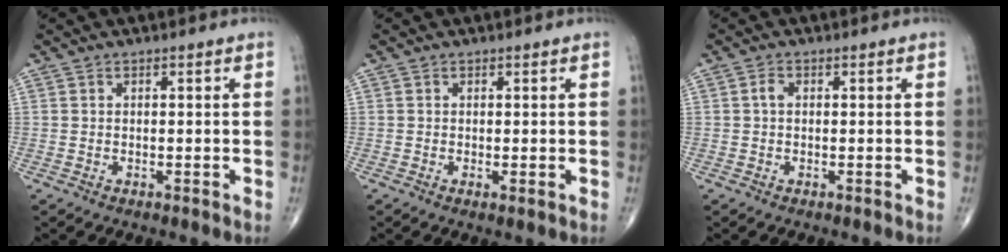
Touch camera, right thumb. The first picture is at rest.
{"total": 0.8, "force": [-0.1, 0.2, 0.8], "torque": [-0.014, -0.003, -0.005]}
{"total": 1.3, "force": [0.0, 0.8, 1.0], "torque": [-0.014, 0.002, -0.004]}